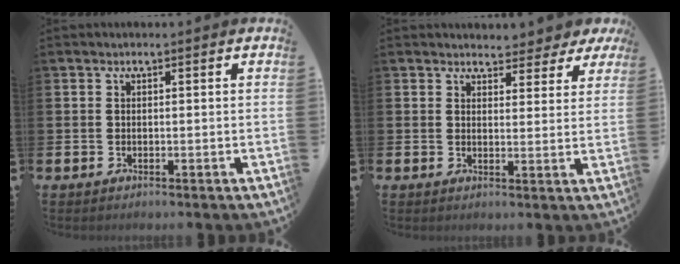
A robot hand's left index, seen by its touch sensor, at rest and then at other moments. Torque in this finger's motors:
{"motor_torque": [1.05, -1.09, 0.61, 0.07]}